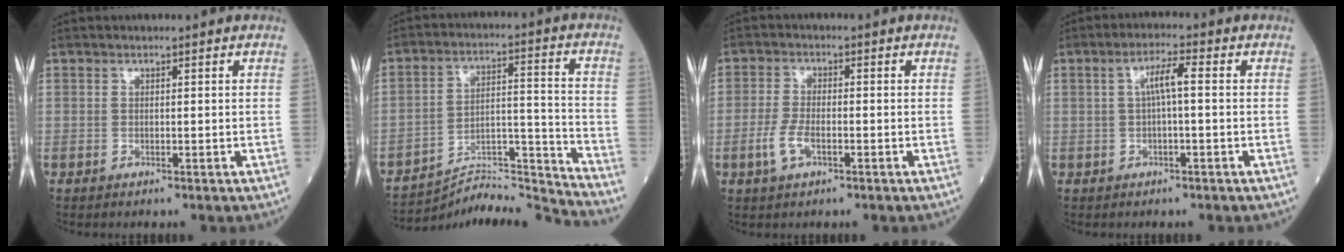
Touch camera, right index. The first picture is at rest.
{"total": 13.9, "force": [-13.7, -2.6, 0.0], "torque": [0.008, 0.042, -0.227]}
{"total": 4.3, "force": [-1.6, 1.6, 3.6], "torque": [-0.078, -0.001, -0.033]}
{"total": 3.8, "force": [0.3, 0.3, 3.7], "torque": [-0.069, 0.012, 0.006]}